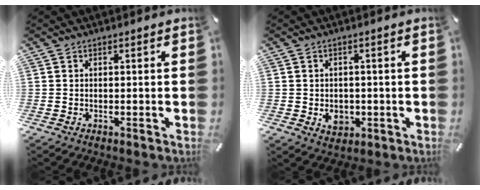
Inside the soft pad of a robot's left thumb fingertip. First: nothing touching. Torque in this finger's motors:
{"motor_torque": [0.00, 0.09, 0.02, -0.02, 0.01]}